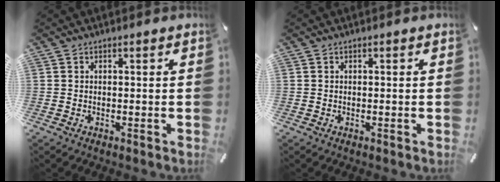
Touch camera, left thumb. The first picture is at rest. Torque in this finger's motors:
{"motor_torque": [0.00, 0.00, -0.01, 0.00, 0.00]}